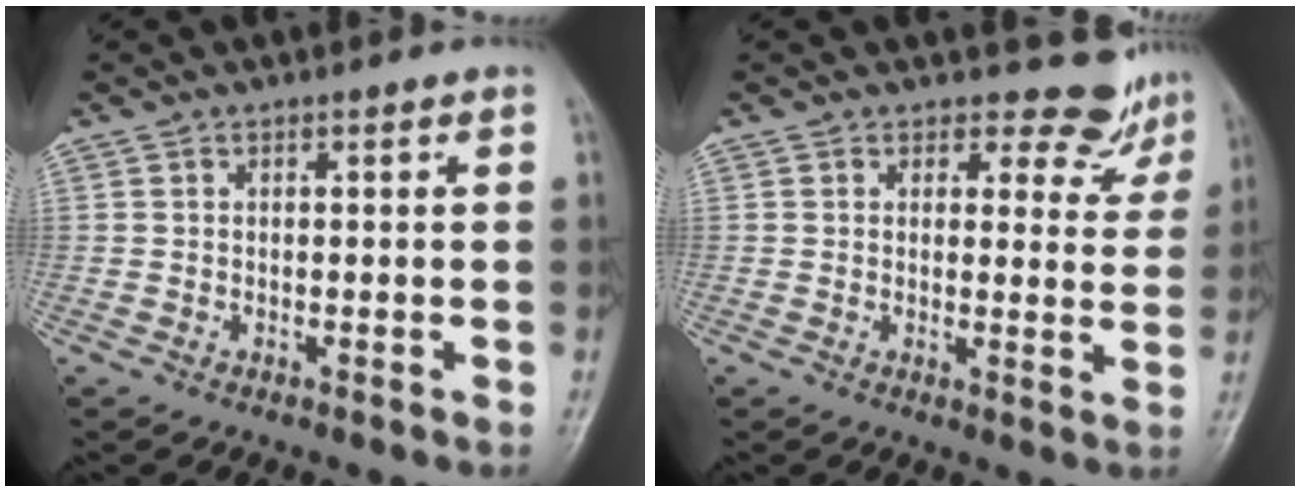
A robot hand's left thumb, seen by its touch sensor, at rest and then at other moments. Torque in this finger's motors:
{"motor_torque": [-0.12, -0.15, -0.23, -0.22, -0.02]}